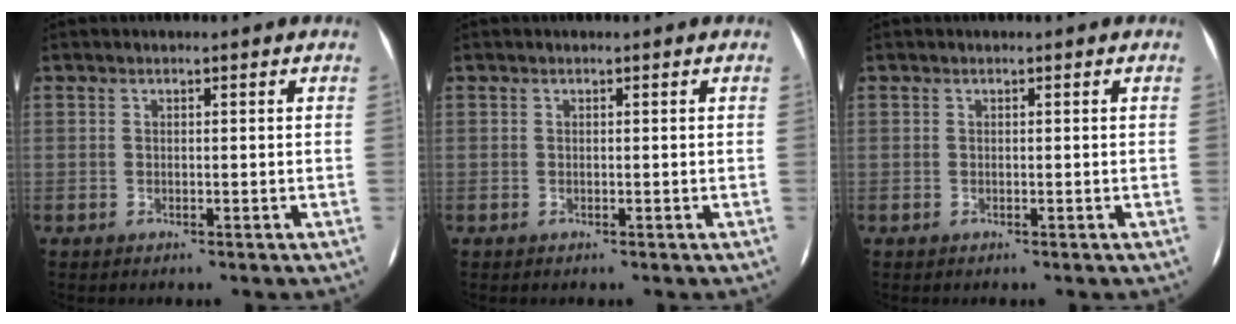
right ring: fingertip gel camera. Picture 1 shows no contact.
{"total": 0.0}
{"total": 0.0}